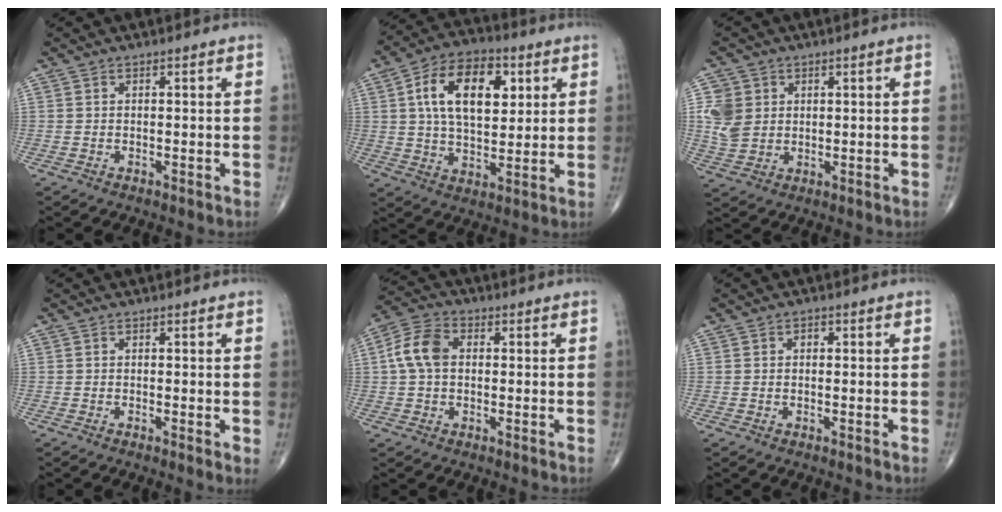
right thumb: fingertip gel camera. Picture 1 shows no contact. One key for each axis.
{"total": 15.9, "fx": 4.5, "fy": 9.1, "fz": 12.3, "tx": -0.186, "ty": -0.002, "tz": 0.074}
{"total": 6.5, "fx": 1.5, "fy": 5.6, "fz": 2.9, "tx": -0.041, "ty": -0.004, "tz": 0.036}
{"total": 1.2, "fx": 0.0, "fy": 0.2, "fz": 1.2, "tx": -0.021, "ty": -0.005, "tz": -0.003}
{"total": 7.8, "fx": 0.7, "fy": 5.4, "fz": 5.6, "tx": -0.111, "ty": 0.023, "tz": 0.007}
{"total": 1.1, "fx": 0.2, "fy": 0.8, "fz": 0.7, "tx": -0.007, "ty": 0.003, "tz": 0.001}